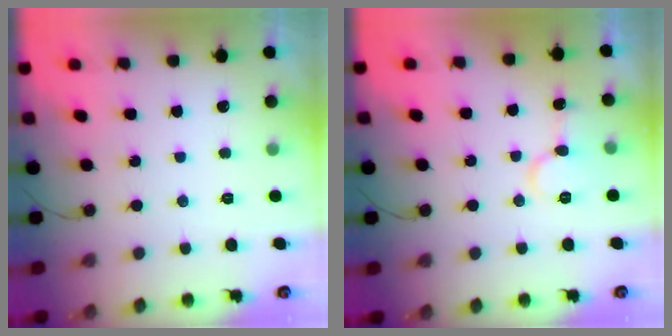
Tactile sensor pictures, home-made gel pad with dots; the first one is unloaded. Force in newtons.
{"total": 8.7, "press": 8.6, "slide": 1.0}